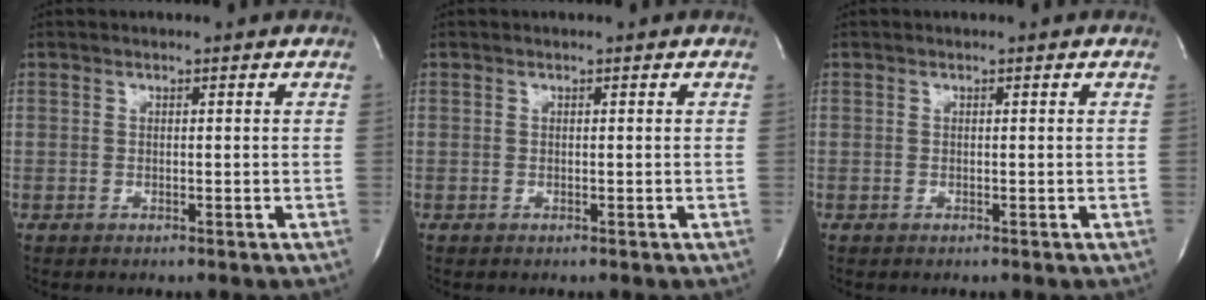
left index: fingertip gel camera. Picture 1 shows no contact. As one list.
[{"total": 0.0}, {"total": 0.0}]